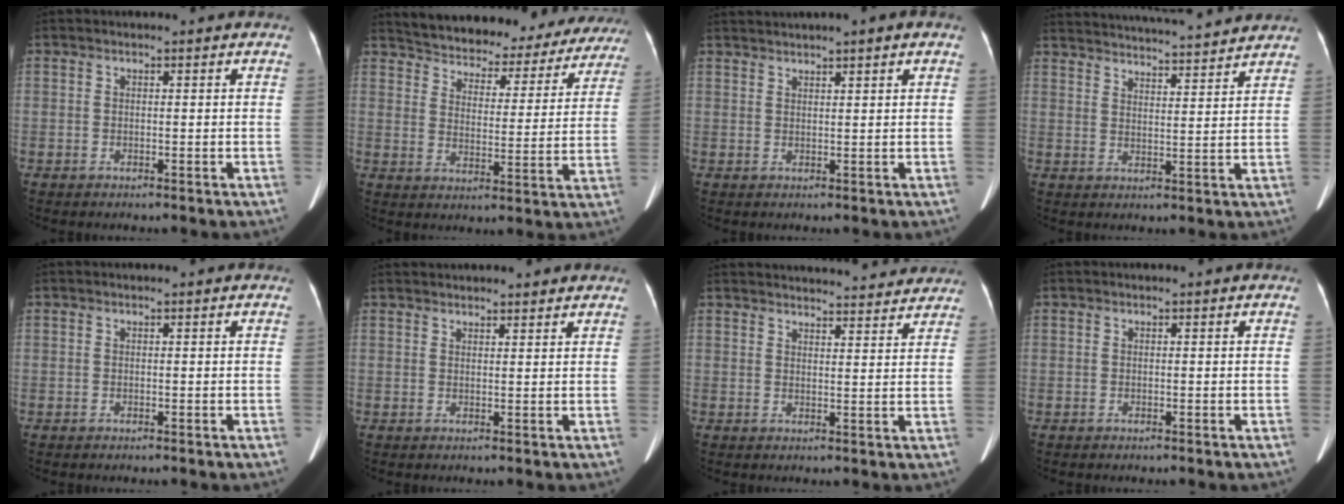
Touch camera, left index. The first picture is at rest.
{"total": 27.2, "force": [25.1, 7.3, 7.2], "torque": [-0.109, -0.046, 0.308]}
{"total": 5.2, "force": [4.1, -0.5, 3.2], "torque": [-0.050, 0.026, 0.070]}
{"total": 21.2, "force": [19.9, 2.0, 6.8], "torque": [-0.115, 0.007, 0.275]}
{"total": 0.0}
{"total": 9.0, "force": [8.3, 1.6, 2.9], "torque": [-0.026, 0.023, 0.097]}
{"total": 21.0, "force": [20.1, 3.4, 5.2], "torque": [-0.067, -0.007, 0.246]}
{"total": 0.0}